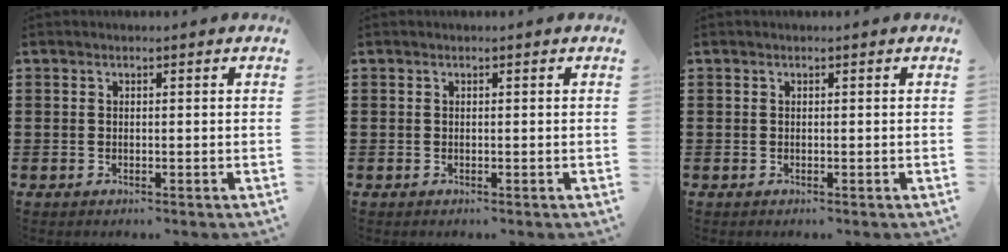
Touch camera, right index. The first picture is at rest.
{"total": 0.0}
{"total": 0.0}